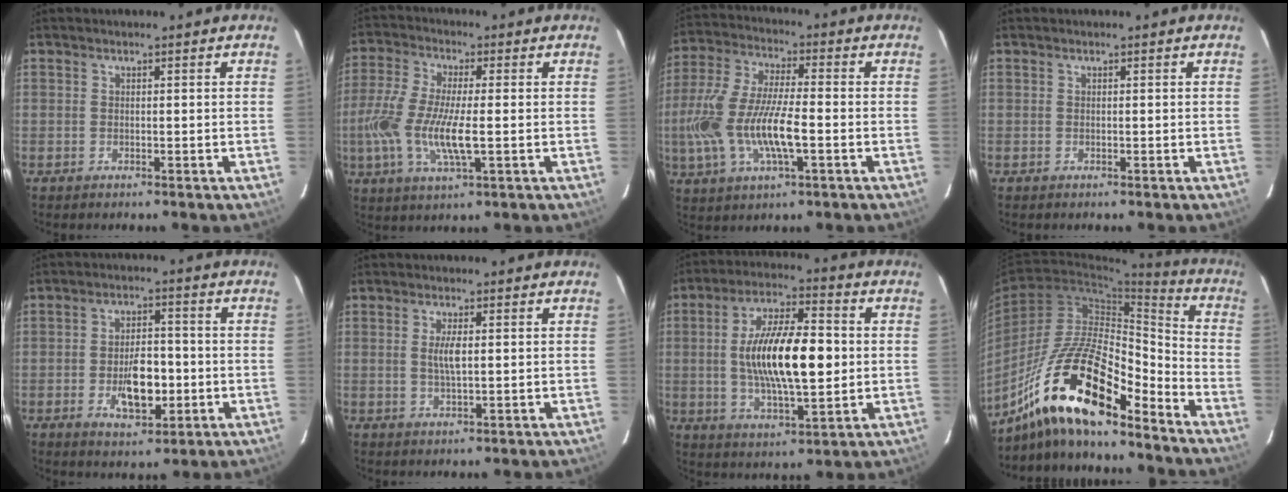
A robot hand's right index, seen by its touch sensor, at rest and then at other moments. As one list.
[{"total": 12.4, "force": [-2.1, 3.1, 11.8], "torque": [-0.252, -0.009, -0.046]}, {"total": 16.6, "force": [-3.7, 5.2, 15.3], "torque": [-0.321, -0.009, -0.071]}, {"total": 0.0}, {"total": 8.8, "force": [-2.2, 4.5, 7.2], "torque": [-0.130, 0.004, -0.026]}, {"total": 3.1, "force": [0.4, 0.7, 3.0], "torque": [-0.057, -0.002, 0.007]}, {"total": 16.7, "force": [0.2, 5.7, 15.7], "torque": [-0.283, 0.008, 0.004]}, {"total": 20.2, "force": [-14.3, 5.6, 13.1], "torque": [-0.253, -0.001, -0.269]}]